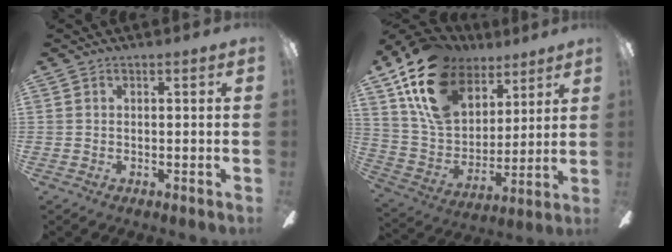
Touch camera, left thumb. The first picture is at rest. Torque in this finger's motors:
{"motor_torque": [2.48, 2.52, 1.34, -1.43, 0.18]}